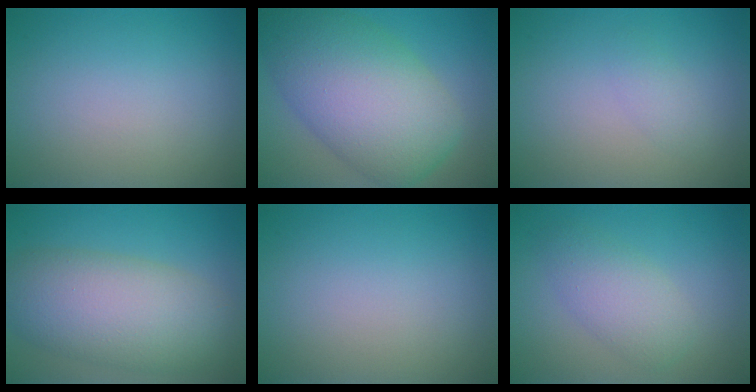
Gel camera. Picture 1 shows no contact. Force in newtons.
{"total": 11.5, "press": 11.5, "slide": 0.7}
{"total": 1.1, "press": 1.1, "slide": 0.0}
{"total": 8.5, "press": 8.5, "slide": 0.3}
{"total": 0.0}
{"total": 3.3, "press": 3.3, "slide": 0.1}